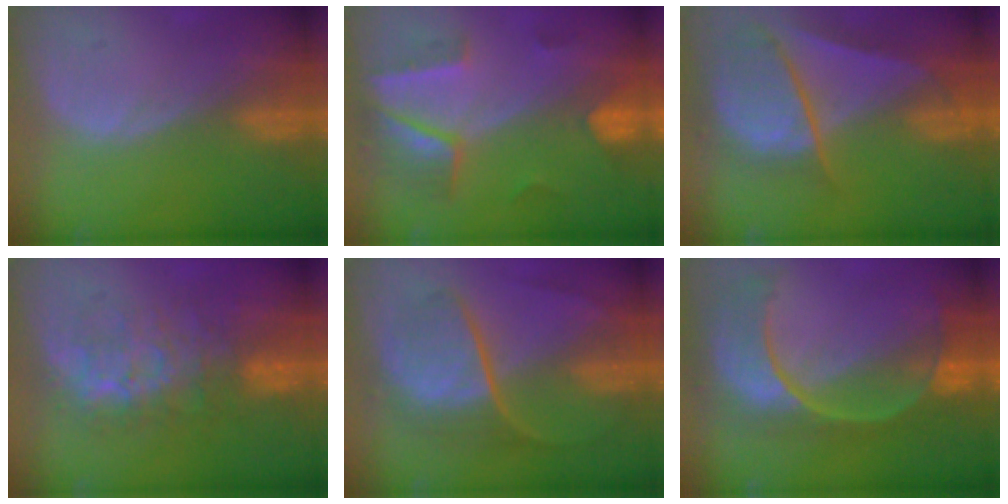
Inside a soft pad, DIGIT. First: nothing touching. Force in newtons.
{"total": 6.9, "press": 6.9, "slide": 0.7}
{"total": 9.5, "press": 8.1, "slide": 4.9}
{"total": 7.7, "press": 7.6, "slide": 1.4}
{"total": 8.9, "press": 7.6, "slide": 4.5}
{"total": 11.2, "press": 9.4, "slide": 6.1}